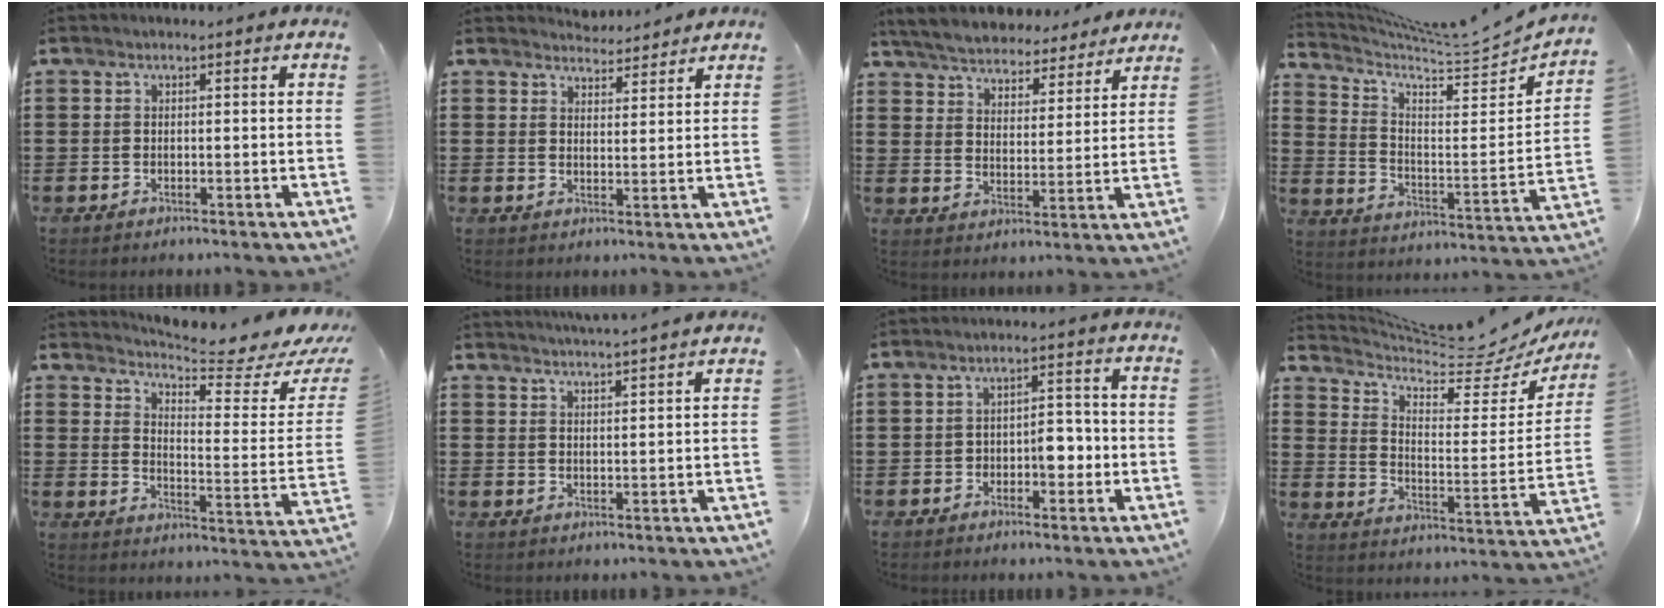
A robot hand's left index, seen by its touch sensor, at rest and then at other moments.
{"total": 3.8, "force": [3.7, 0.5, 0.2], "torque": [-0.014, -0.013, 0.070]}
{"total": 5.5, "force": [5.5, 0.1, 0.2], "torque": [-0.035, -0.039, 0.094]}
{"total": 5.3, "force": [4.9, -0.4, 1.8], "torque": [-0.063, -0.056, 0.075]}
{"total": 4.9, "force": [4.4, 0.2, 2.2], "torque": [-0.053, -0.054, 0.070]}
{"total": 3.1, "force": [3.0, -0.8, 0.3], "torque": [-0.014, -0.015, 0.054]}
{"total": 4.2, "force": [-1.3, 2.3, 3.3], "torque": [-0.053, 0.004, -0.027]}
{"total": 5.8, "force": [5.4, 1.2, 2.0], "torque": [-0.060, -0.045, 0.086]}